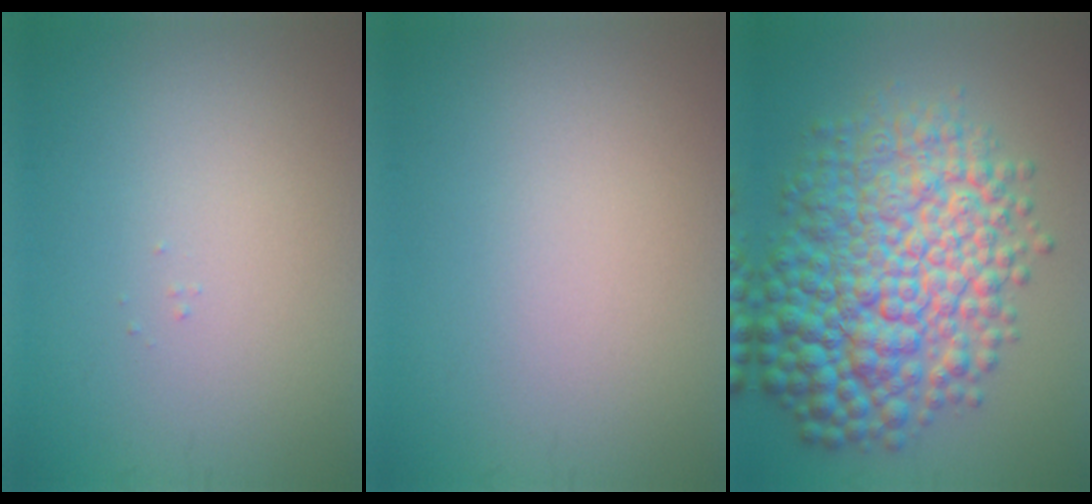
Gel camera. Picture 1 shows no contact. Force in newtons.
{"total": 0.0}
{"total": 11.5, "press": 11.5, "slide": 0.1}